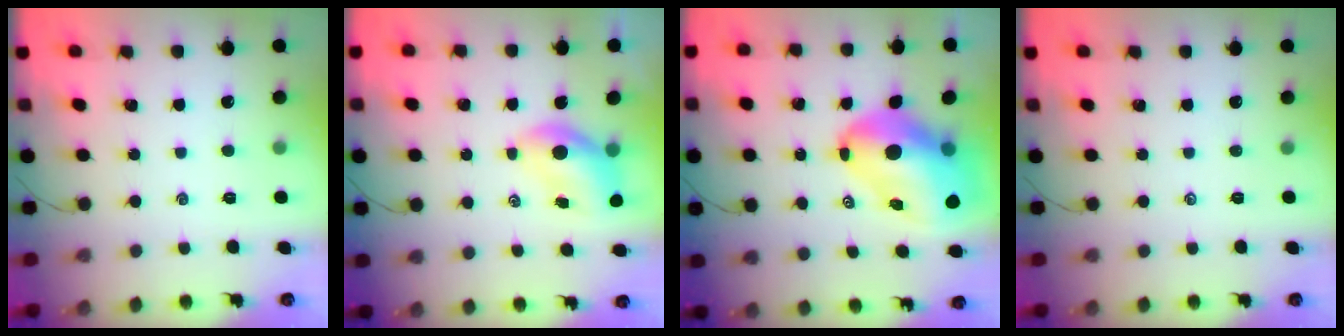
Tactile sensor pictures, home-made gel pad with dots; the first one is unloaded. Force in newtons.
{"total": 6.7, "press": 6.6, "slide": 0.9}
{"total": 16.8, "press": 16.1, "slide": 4.9}
{"total": 0.0}